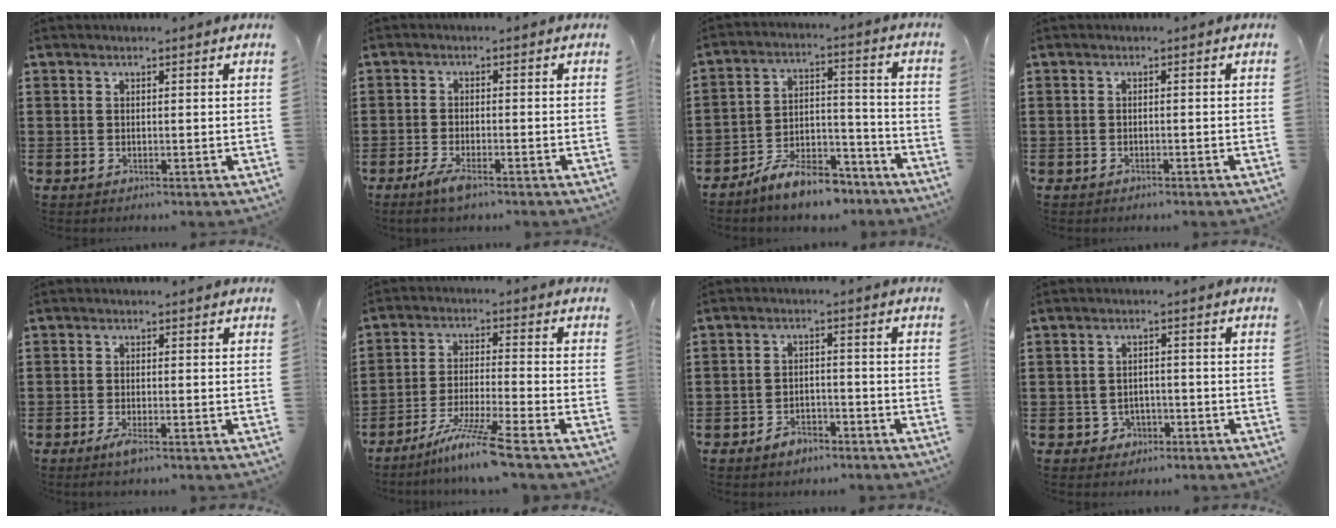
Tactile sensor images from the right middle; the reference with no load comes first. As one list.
[{"total": 3.5, "force": [-2.1, 0.7, 2.7], "torque": [-0.064, -0.007, -0.042]}, {"total": 8.7, "force": [-7.8, 2.3, 3.0], "torque": [-0.049, 0.030, -0.147]}, {"total": 0.7, "force": [-0.7, 0.2, 0.1], "torque": [-0.003, 0.000, -0.014]}, {"total": 2.4, "force": [-1.2, 0.4, 2.0], "torque": [-0.049, -0.010, -0.024]}, {"total": 7.9, "force": [-6.0, -0.5, 5.0], "torque": [-0.099, -0.016, -0.116]}, {"total": 3.0, "force": [-2.7, 1.2, 0.8], "torque": [-0.016, 0.007, -0.054]}, {"total": 2.1, "force": [-1.5, 1.4, 0.3], "torque": [-0.014, 0.001, -0.035]}]